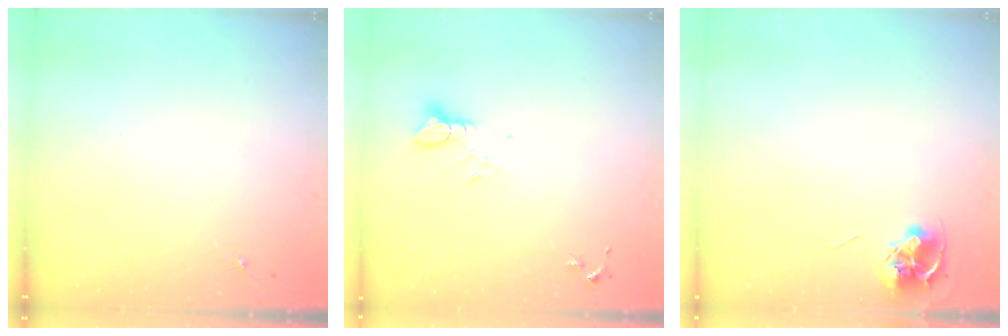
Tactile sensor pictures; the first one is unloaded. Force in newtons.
{"total": 4.1, "press": 4.1, "slide": 0.4}
{"total": 7.1, "press": 7.1, "slide": 0.4}